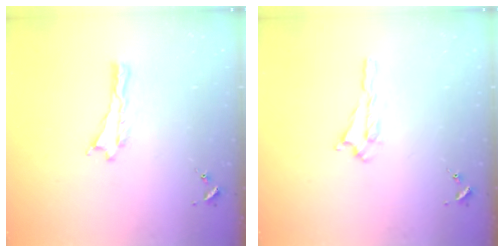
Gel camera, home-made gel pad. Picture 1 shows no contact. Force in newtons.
{"total": 0.7, "press": 0.7, "slide": 0.2}